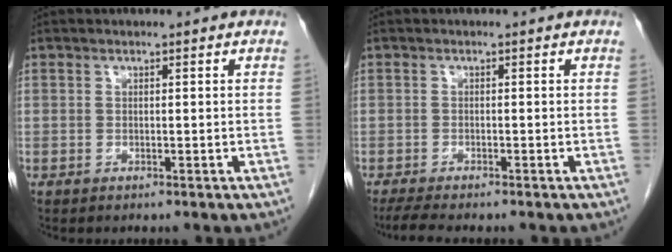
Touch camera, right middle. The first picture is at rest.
{"total": 4.1, "force": [-3.4, 0.2, 2.2], "torque": [-0.039, -0.012, -0.055]}